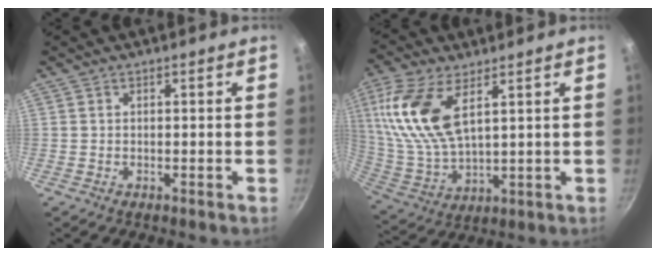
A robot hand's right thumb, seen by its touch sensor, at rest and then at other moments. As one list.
[{"total": 15.6, "force": [6.2, 7.5, 12.2], "torque": [-0.245, -0.021, 0.131]}]